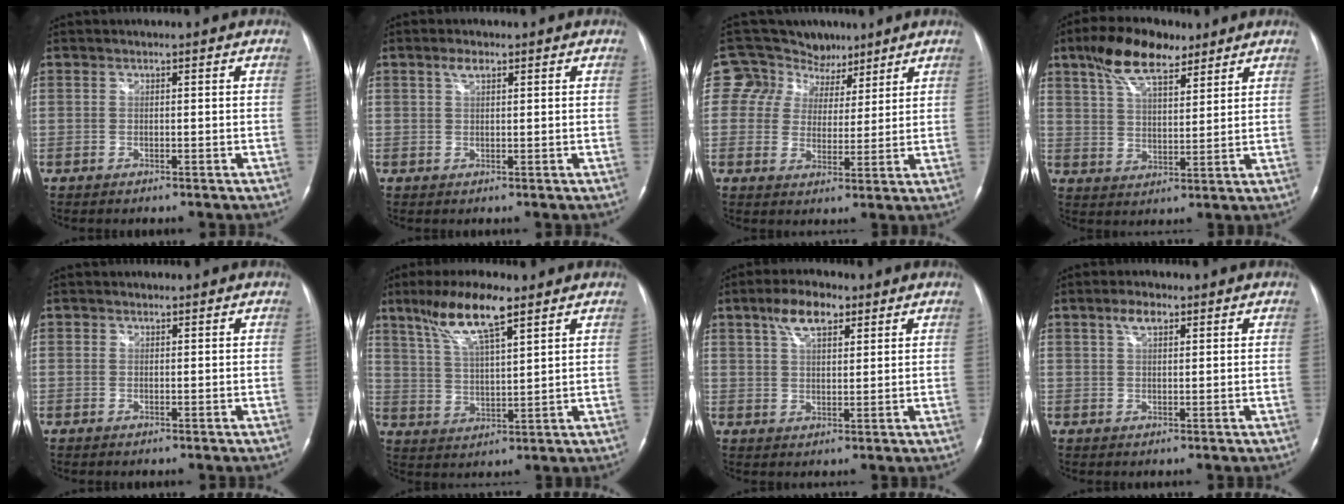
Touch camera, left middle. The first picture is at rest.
{"total": 1.5, "force": [0.9, 0.6, 1.0], "torque": [-0.023, 0.006, 0.018]}
{"total": 8.5, "force": [6.2, 5.8, 0.1], "torque": [-0.006, 0.010, 0.087]}
{"total": 10.8, "force": [7.4, 4.1, 6.8], "torque": [-0.131, 0.018, 0.135]}
{"total": 0.5, "force": [0.2, 0.5, 0.0], "torque": [0.003, 0.001, 0.002]}
{"total": 10.3, "force": [6.8, 1.7, 7.6], "torque": [-0.152, 0.012, 0.128]}
{"total": 6.6, "force": [3.9, 2.7, 4.6], "torque": [-0.090, 0.017, 0.069]}
{"total": 3.0, "force": [1.7, 1.4, 2.1], "torque": [-0.045, 0.009, 0.034]}